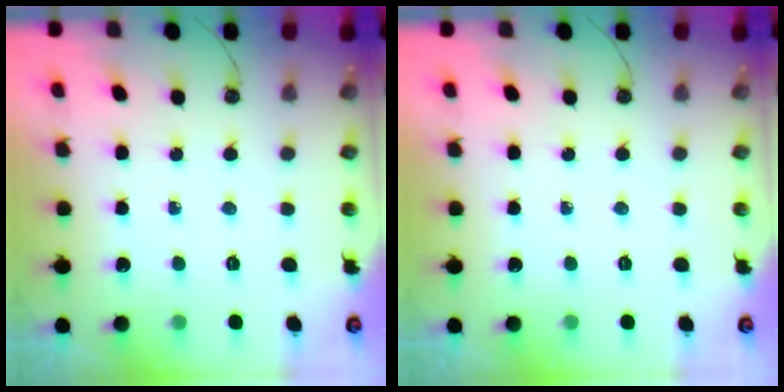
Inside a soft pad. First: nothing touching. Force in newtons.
{"total": 0.0}